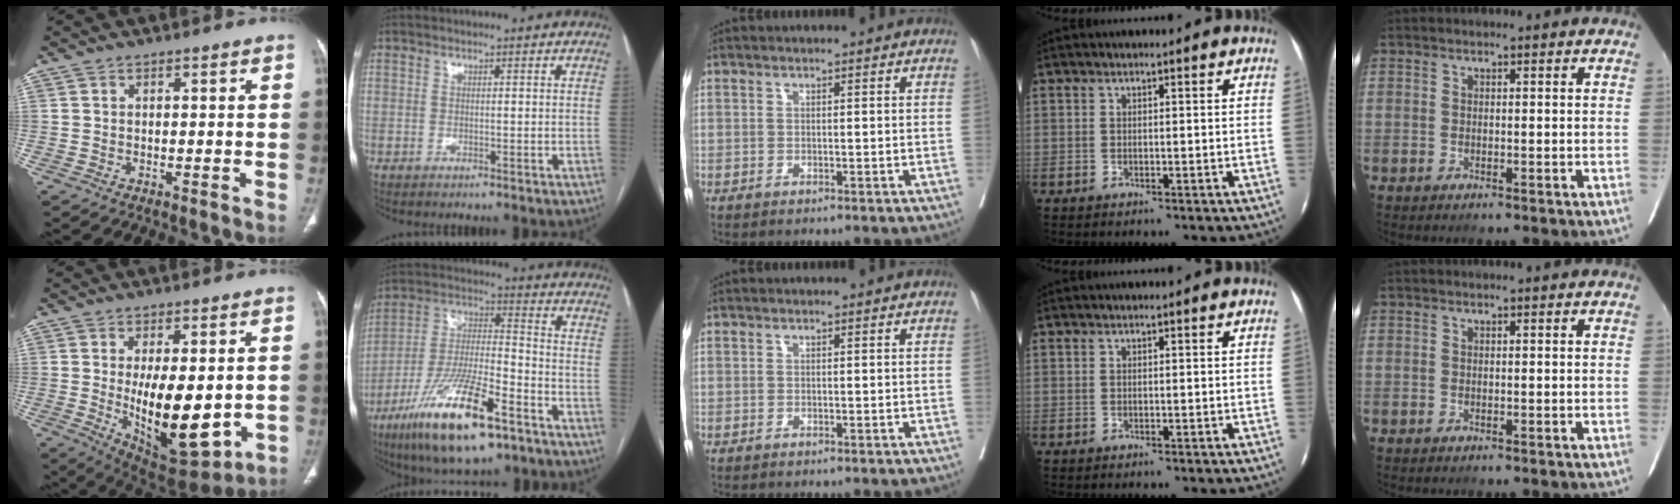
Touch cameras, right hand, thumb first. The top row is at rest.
{"thumb": {"total": 17.5, "force": [-1.7, 7.9, 15.6], "torque": [-0.222, -0.027, -0.002]}, "index": {"total": 19.1, "force": [-11.4, 4.1, 14.8], "torque": [-0.290, -0.029, -0.200]}}